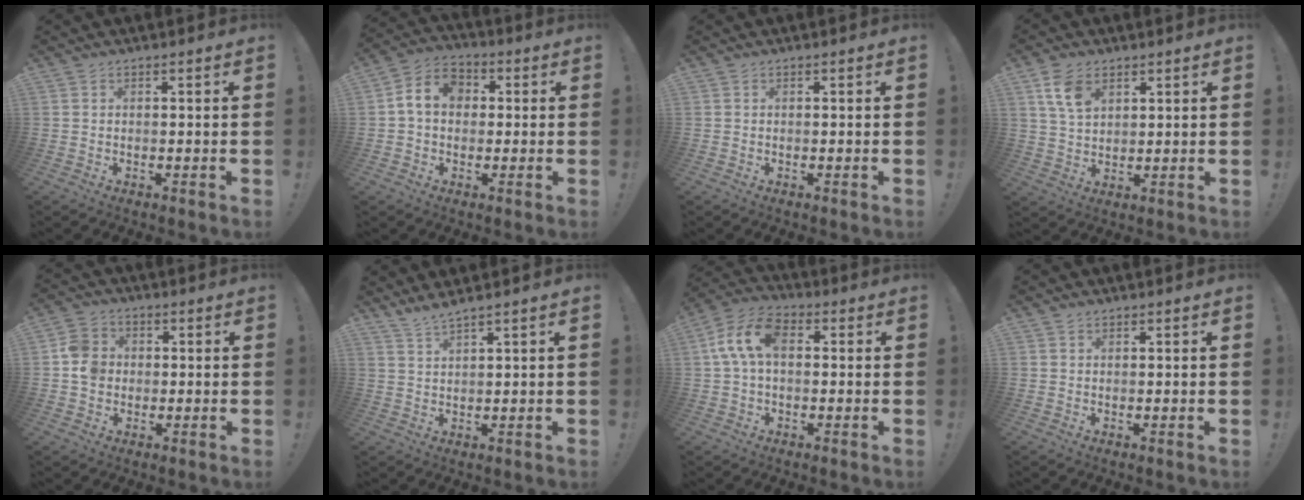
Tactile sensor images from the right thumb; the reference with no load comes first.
{"total": 9.4, "force": [1.4, 7.4, 5.7], "torque": [-0.108, 0.017, 0.030]}
{"total": 0.0}
{"total": 8.4, "force": [4.4, 5.1, 5.1], "torque": [-0.092, -0.009, 0.086]}
{"total": 7.8, "force": [-0.3, 6.9, 3.5], "torque": [-0.059, 0.019, -0.001]}
{"total": 3.2, "force": [2.8, -0.3, 1.7], "torque": [-0.041, -0.013, 0.050]}
{"total": 11.3, "force": [1.8, 6.8, 8.8], "torque": [-0.175, 0.013, 0.037]}
{"total": 0.5, "force": [0.4, 0.3, 0.1], "torque": [0.001, -0.001, 0.008]}